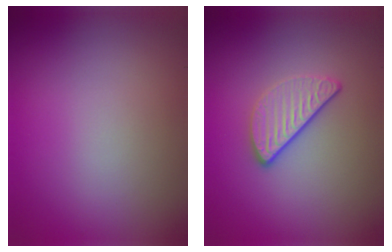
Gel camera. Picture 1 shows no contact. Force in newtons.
{"total": 2.9, "press": 2.4, "slide": 1.7}